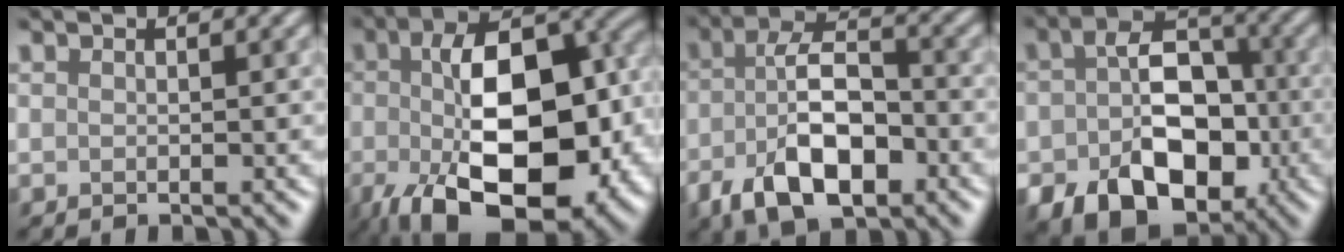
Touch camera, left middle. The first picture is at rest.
{"total": 15.6, "force": [-3.4, 8.1, 12.9], "torque": [-0.200, -0.014, -0.051]}
{"total": 8.5, "force": [-3.4, 4.0, 6.7], "torque": [-0.128, 0.003, -0.068]}
{"total": 11.1, "force": [-3.6, 7.4, 7.5], "torque": [-0.126, -0.020, -0.051]}